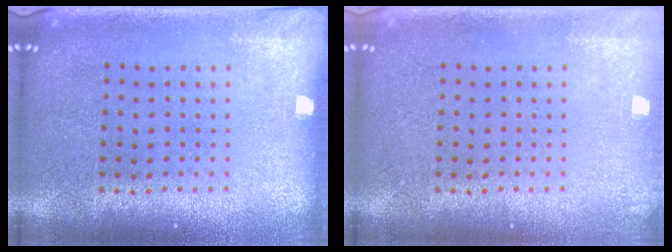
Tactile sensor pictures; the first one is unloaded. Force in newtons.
{"total": 0.6, "press": 0.6, "slide": 0.0}